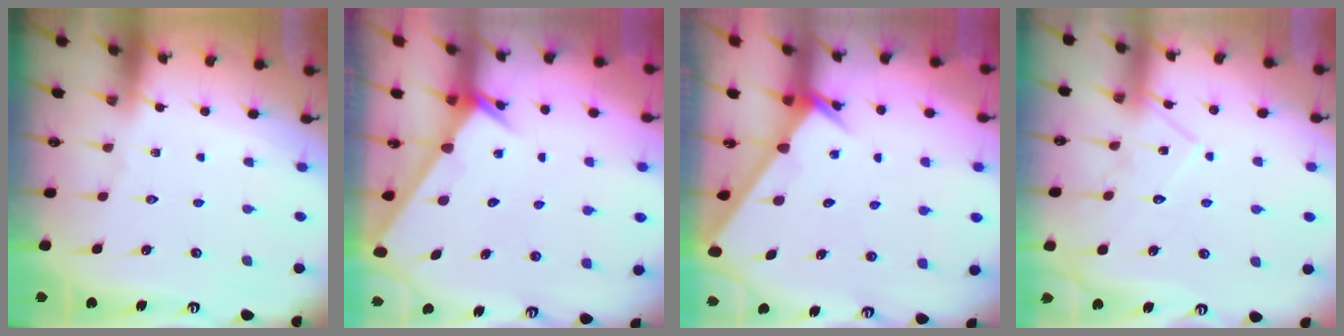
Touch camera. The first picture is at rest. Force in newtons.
{"total": 2.5, "press": 2.5, "slide": 0.1}
{"total": 2.3, "press": 2.3, "slide": 0.2}
{"total": 10.8, "press": 10.8, "slide": 0.6}